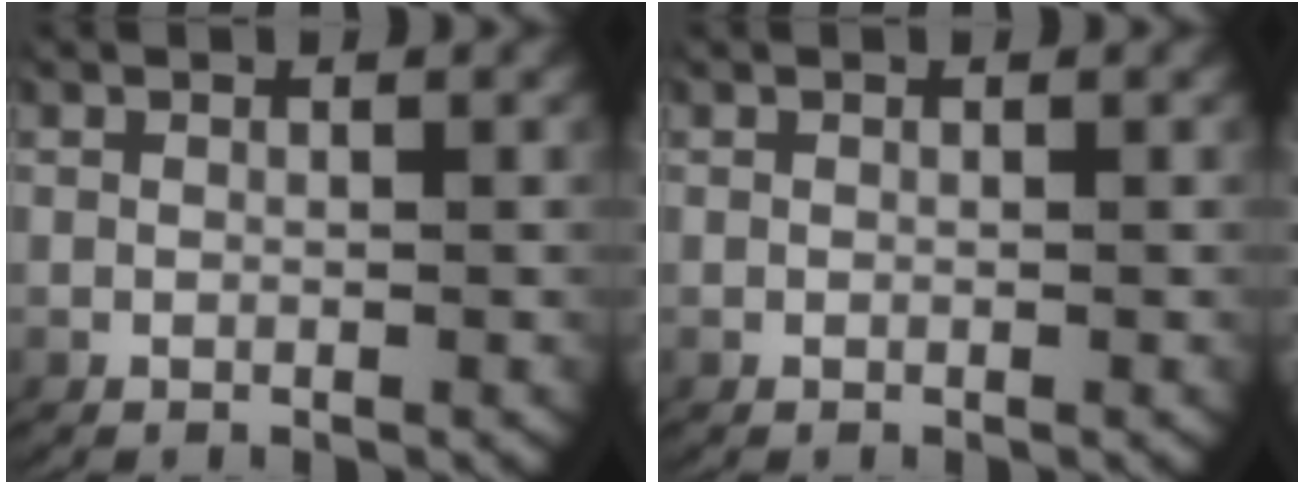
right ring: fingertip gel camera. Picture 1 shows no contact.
{"total": 0.0}